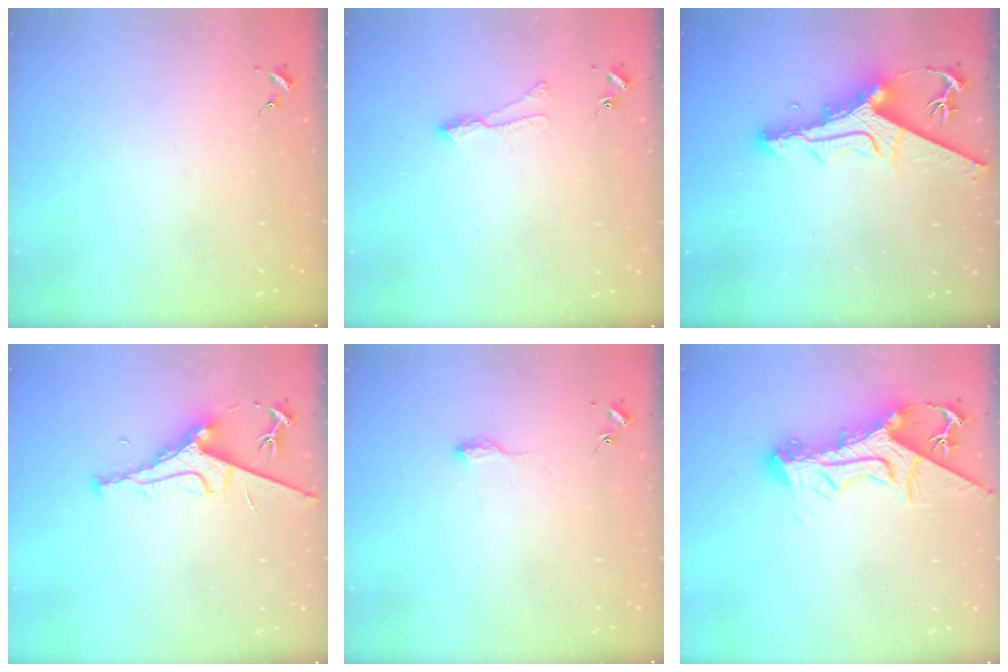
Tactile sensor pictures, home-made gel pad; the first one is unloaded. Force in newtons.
{"total": 6.2, "press": 6.1, "slide": 0.8}
{"total": 13.2, "press": 13.1, "slide": 1.5}
{"total": 8.0, "press": 8.0, "slide": 1.0}
{"total": 8.0, "press": 8.0, "slide": 0.7}
{"total": 16.0, "press": 15.9, "slide": 1.9}